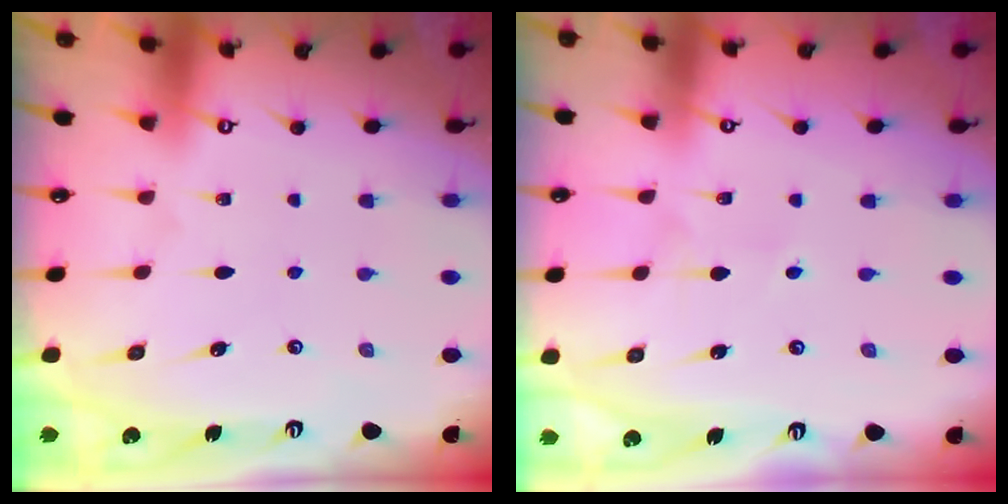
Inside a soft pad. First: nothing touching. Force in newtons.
{"total": 2.3, "press": 2.3, "slide": 0.2}